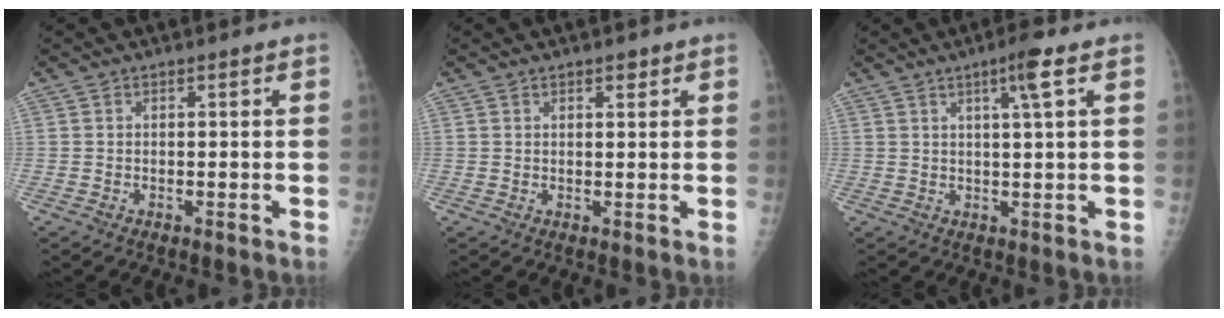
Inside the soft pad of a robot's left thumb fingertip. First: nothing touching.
{"total": 1.5, "force": [1.0, 0.7, 0.9], "torque": [-0.004, -0.004, 0.013]}
{"total": 4.6, "force": [2.1, -0.1, 4.0], "torque": [-0.068, -0.007, 0.034]}